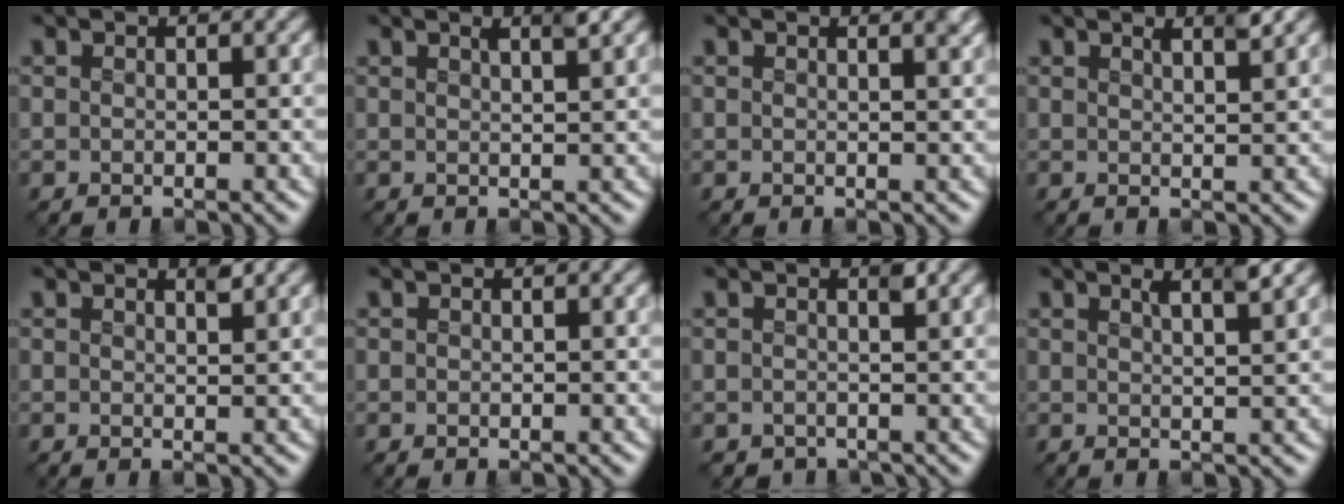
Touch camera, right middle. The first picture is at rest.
{"total": 1.7, "force": [1.0, 0.3, 1.4], "torque": [-0.011, 0.002, 0.010]}
{"total": 1.5, "force": [0.9, 0.5, 1.0], "torque": [-0.007, -0.001, 0.007]}
{"total": 1.7, "force": [1.1, 0.4, 1.3], "torque": [-0.006, 0.001, 0.009]}
{"total": 1.0, "force": [0.7, 0.1, 0.6], "torque": [-0.005, 0.000, 0.007]}
{"total": 0.0}
{"total": 0.7, "force": [-0.2, 0.4, 0.5], "torque": [-0.008, -0.009, -0.004]}
{"total": 2.5, "force": [1.4, 0.4, 2.0], "torque": [-0.015, 0.003, 0.013]}